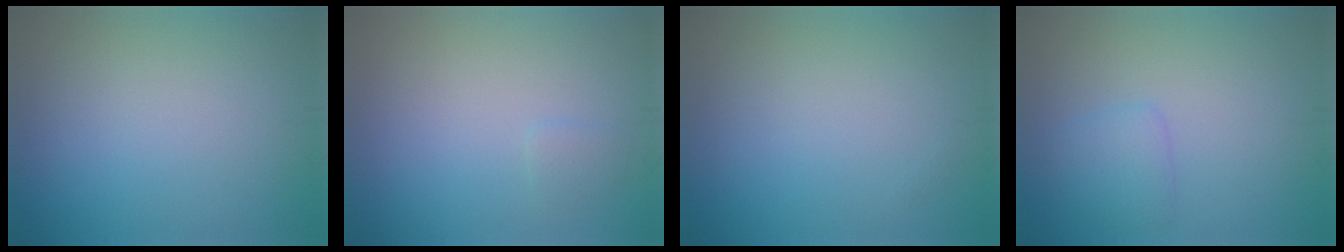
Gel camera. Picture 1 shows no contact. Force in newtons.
{"total": 0.8, "press": 0.8, "slide": 0.1}
{"total": 0.0}
{"total": 1.8, "press": 1.8, "slide": 0.1}